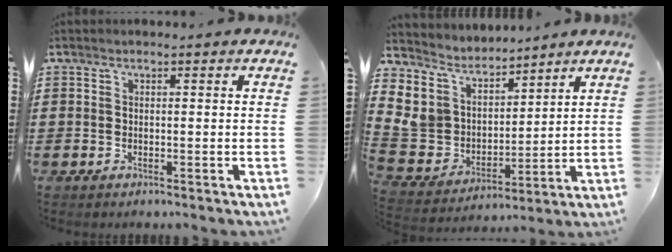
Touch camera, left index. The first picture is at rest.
{"total": 7.2, "force": [4.1, 5.9, 1.0], "torque": [-0.080, -0.035, 0.076]}